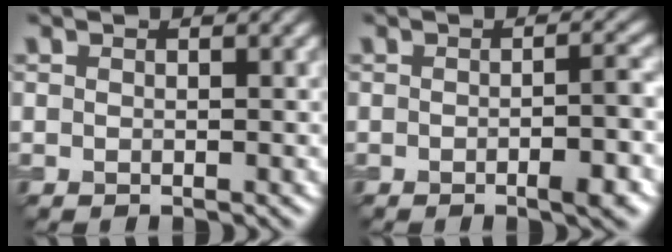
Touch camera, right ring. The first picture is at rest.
{"total": 3.6, "force": [-1.2, 0.8, 3.3], "torque": [-0.039, 0.008, -0.011]}